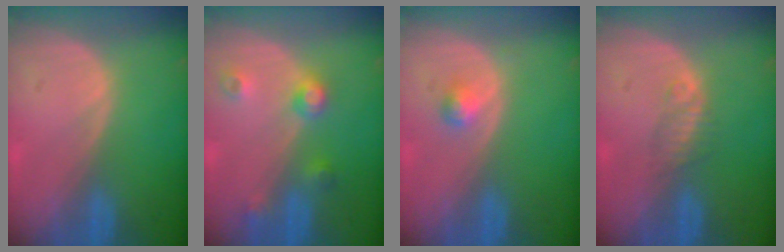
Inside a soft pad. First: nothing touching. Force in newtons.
{"total": 4.3, "press": 3.8, "slide": 1.9}
{"total": 1.7, "press": 1.7, "slide": 0.2}
{"total": 2.2, "press": 1.9, "slide": 1.0}